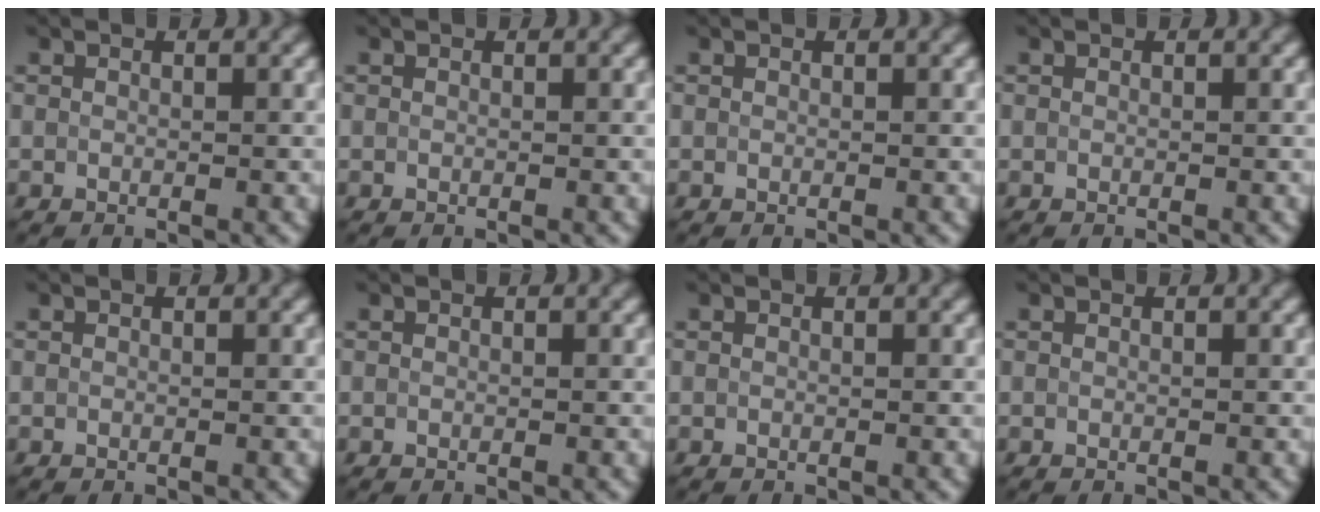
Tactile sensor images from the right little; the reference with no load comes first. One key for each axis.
{"total": 0.0}
{"total": 0.0}
{"total": 0.0}
{"total": 0.0}
{"total": 0.0}
{"total": 0.0}
{"total": 0.0}